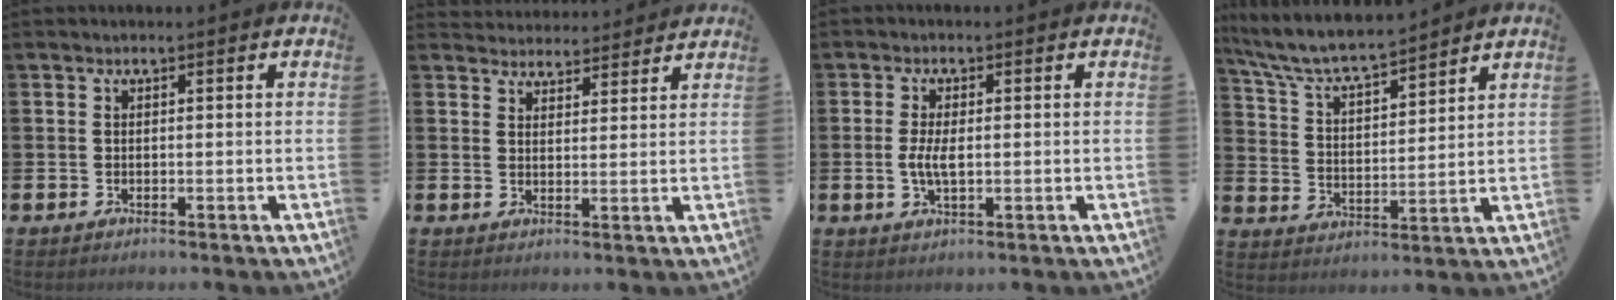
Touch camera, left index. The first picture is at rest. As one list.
[{"total": 3.8, "force": [3.7, 0.7, -0.4], "torque": [-0.002, -0.022, 0.068]}, {"total": 3.4, "force": [-0.1, 1.5, 3.1], "torque": [-0.058, -0.001, -0.007]}, {"total": 7.3, "force": [6.9, 0.9, 2.4], "torque": [-0.074, -0.047, 0.118]}]